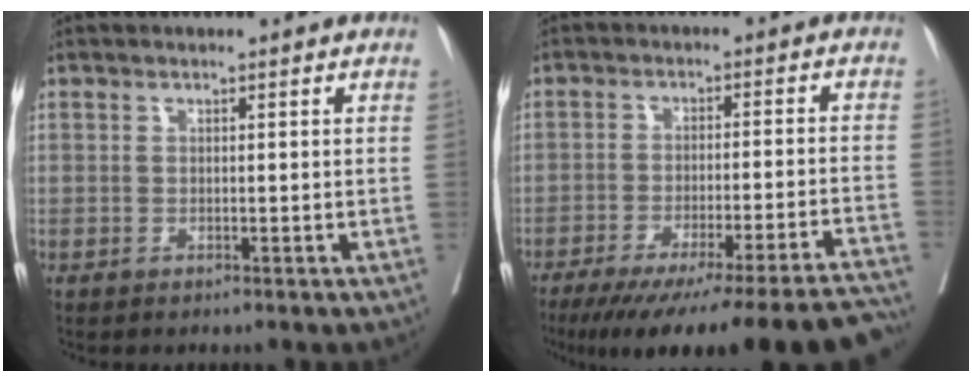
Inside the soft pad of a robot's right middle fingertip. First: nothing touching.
{"total": 25.4, "force": [-22.4, -0.2, 12.0], "torque": [-0.096, -0.042, -0.301]}